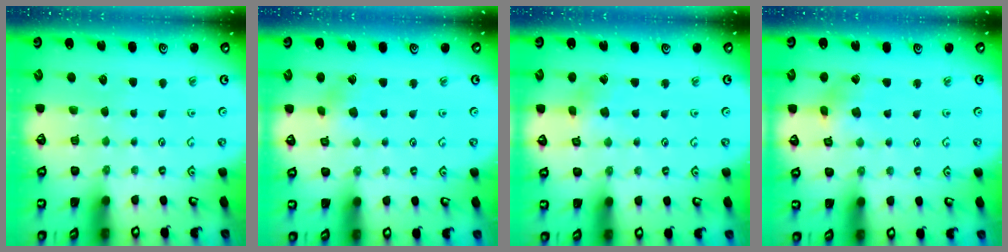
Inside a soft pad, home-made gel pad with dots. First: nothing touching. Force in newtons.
{"total": 2.5, "press": 2.4, "slide": 0.7}
{"total": 2.0, "press": 1.9, "slide": 0.3}
{"total": 2.7, "press": 2.7, "slide": 0.5}